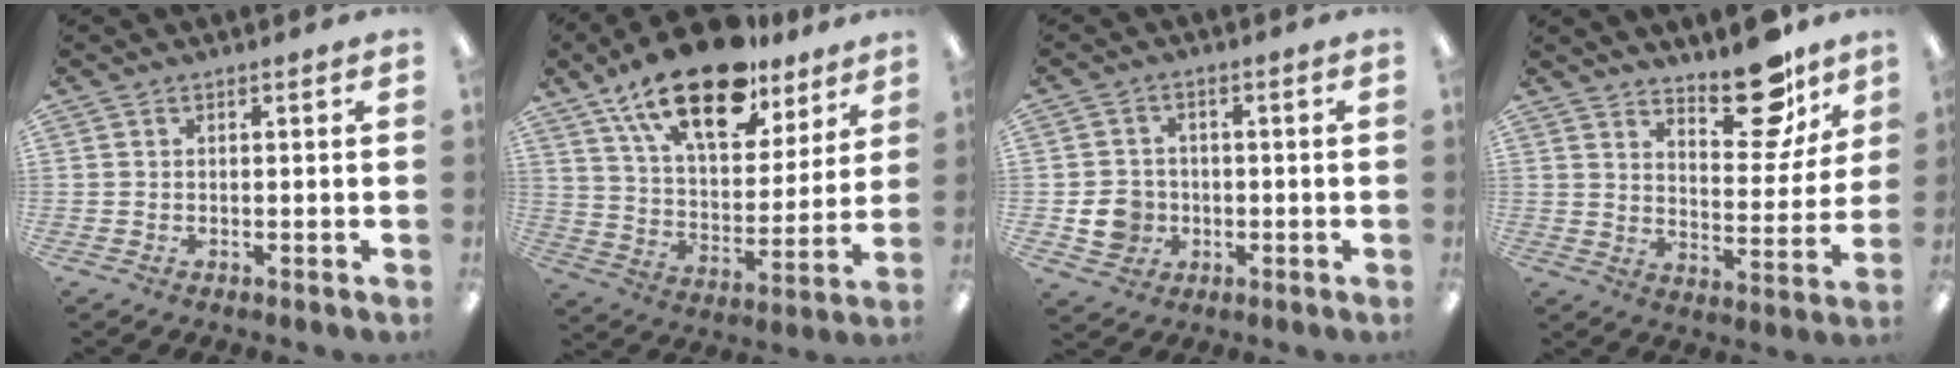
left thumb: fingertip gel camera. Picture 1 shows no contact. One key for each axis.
{"total": 21.9, "fx": 15.1, "fy": 9.6, "fz": 12.7, "tx": -0.219, "ty": -0.079, "tz": 0.264}
{"total": 7.1, "fx": -1.5, "fy": 6.4, "fz": 2.7, "tx": -0.055, "ty": 0.011, "tz": -0.026}
{"total": 14.2, "fx": 10.9, "fy": 5.6, "fz": 7.2, "tx": -0.077, "ty": -0.078, "tz": 0.184}